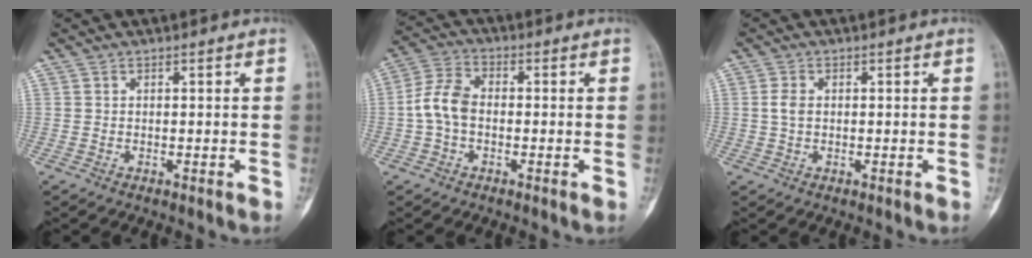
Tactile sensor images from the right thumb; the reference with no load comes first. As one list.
[{"total": 7.2, "force": [-0.9, 4.8, 5.2], "torque": [-0.102, 0.022, -0.028]}, {"total": 2.3, "force": [0.1, 1.5, 1.7], "torque": [-0.036, 0.002, 0.001]}]